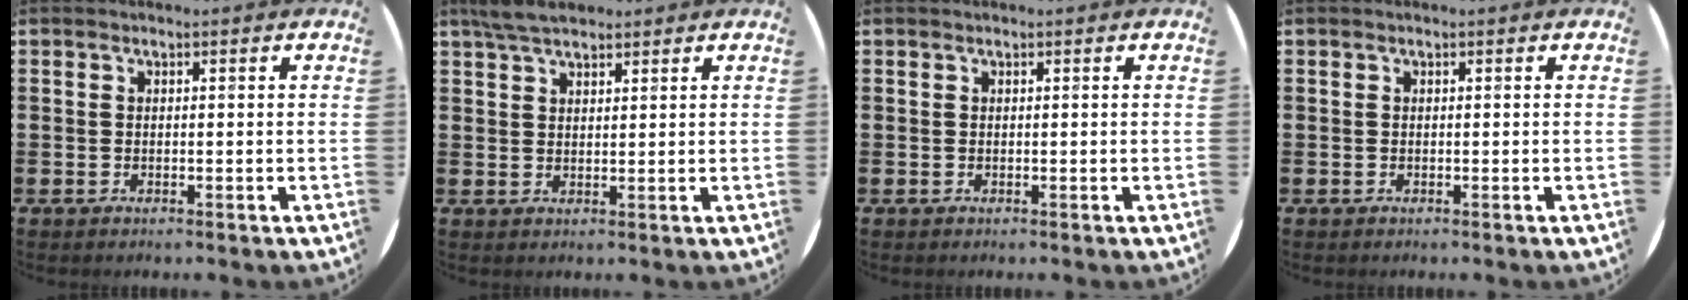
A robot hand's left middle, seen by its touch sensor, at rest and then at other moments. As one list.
[{"total": 4.1, "force": [3.4, 1.2, 1.9], "torque": [-0.045, 0.003, 0.063]}, {"total": 0.0}, {"total": 0.0}]